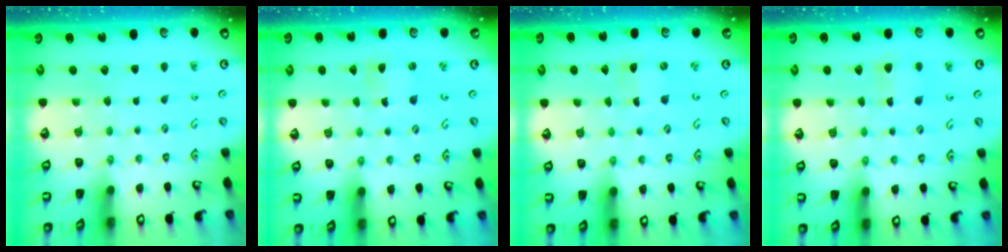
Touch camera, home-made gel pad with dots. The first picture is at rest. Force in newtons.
{"total": 1.6, "press": 1.6, "slide": 0.2}
{"total": 0.0}
{"total": 3.7, "press": 3.6, "slide": 0.6}